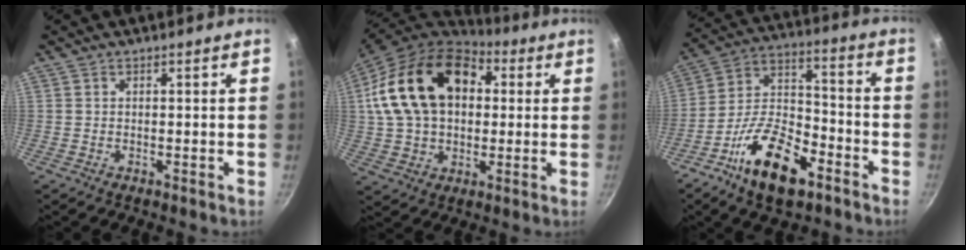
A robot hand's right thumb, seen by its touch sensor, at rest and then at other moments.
{"total": 21.5, "force": [4.7, 14.9, 14.9], "torque": [-0.240, 0.023, 0.077]}
{"total": 17.0, "force": [-9.2, 8.0, 11.9], "torque": [-0.199, 0.057, -0.178]}